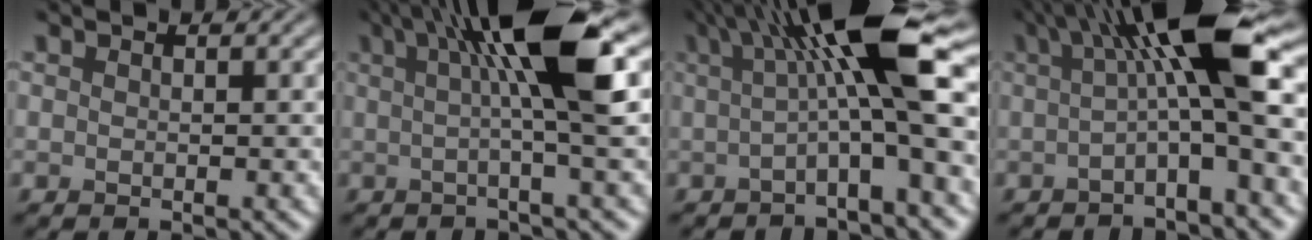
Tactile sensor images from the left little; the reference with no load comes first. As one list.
[{"total": 8.2, "force": [2.1, 0.9, 7.9], "torque": [-0.104, 0.003, 0.043]}, {"total": 9.7, "force": [1.4, 1.6, 9.4], "torque": [-0.136, 0.005, 0.031]}, {"total": 8.3, "force": [0.9, 1.3, 8.1], "torque": [-0.116, 0.010, 0.020]}]